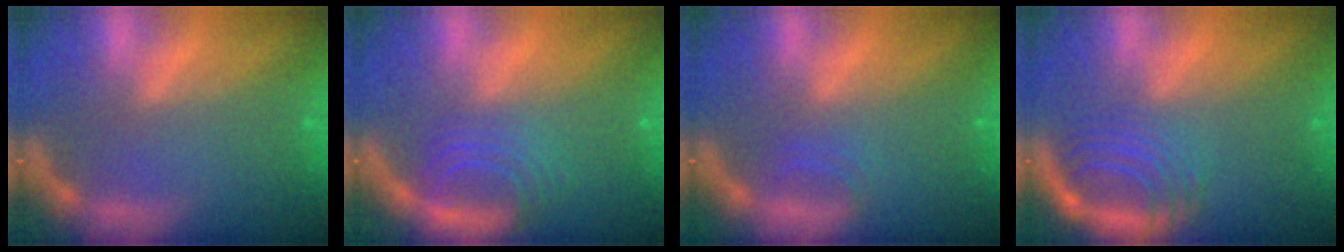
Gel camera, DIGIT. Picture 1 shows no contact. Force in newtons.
{"total": 5.5}
{"total": 1.4}
{"total": 7.1}